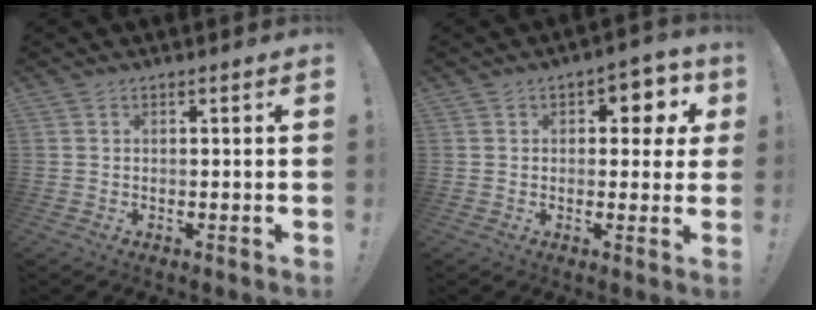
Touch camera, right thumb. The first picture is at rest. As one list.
[{"total": 5.7, "force": [2.2, 3.7, 3.7], "torque": [-0.035, -0.011, 0.032]}]